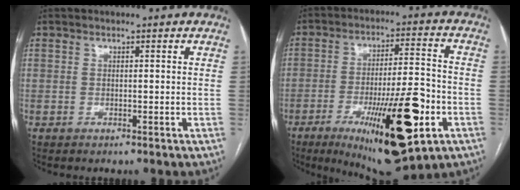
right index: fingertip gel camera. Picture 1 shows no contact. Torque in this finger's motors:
{"motor_torque": [2.14, 0.00, 0.71, 0.21]}